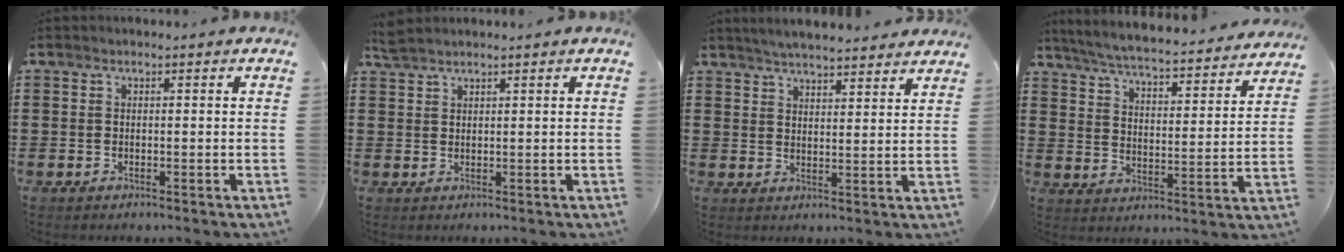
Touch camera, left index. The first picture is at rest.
{"total": 1.9, "force": [1.8, 0.2, 0.7], "torque": [-0.017, 0.001, 0.035]}
{"total": 4.2, "force": [4.1, -0.1, 0.7], "torque": [-0.026, -0.015, 0.075]}
{"total": 5.0, "force": [4.8, -0.4, 1.2], "torque": [-0.048, -0.041, 0.077]}